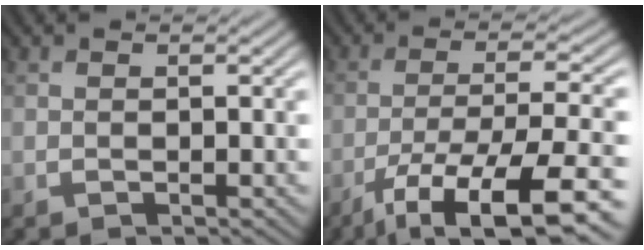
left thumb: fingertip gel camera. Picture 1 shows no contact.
{"total": 12.8, "force": [-7.5, 3.4, 9.7], "torque": [-0.182, -0.015, -0.114]}